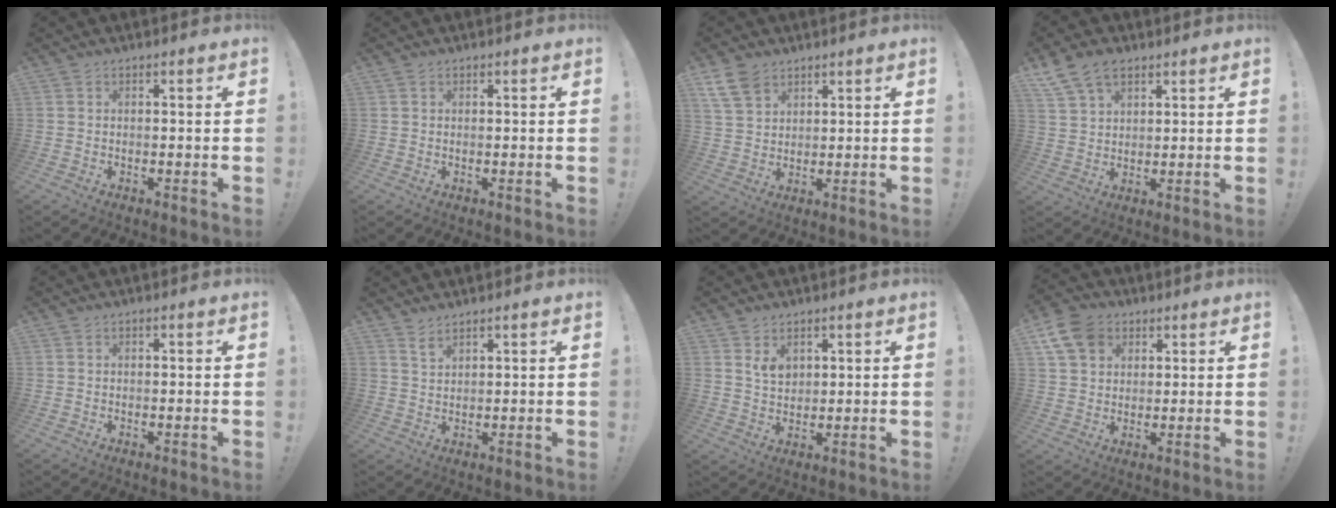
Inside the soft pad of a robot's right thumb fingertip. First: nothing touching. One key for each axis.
{"total": 0.0}
{"total": 7.8, "fx": 5.3, "fy": 4.6, "fz": 3.3, "tx": -0.059, "ty": -0.023, "tz": 0.106}
{"total": 8.4, "fx": 5.6, "fy": 5.0, "fz": 3.7, "tx": -0.068, "ty": -0.021, "tz": 0.111}
{"total": 0.0}
{"total": 2.5, "fx": 2.1, "fy": 0.5, "fz": 1.2, "tx": -0.013, "ty": -0.016, "tz": 0.035}
{"total": 4.7, "fx": 2.3, "fy": 3.5, "fz": 2.1, "tx": -0.021, "ty": -0.011, "tz": 0.040}
{"total": 10.5, "fx": 4.9, "fy": 7.8, "fz": 5.0, "tx": -0.092, "ty": -0.017, "tz": 0.099}